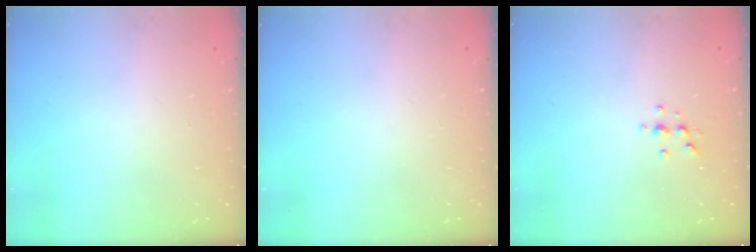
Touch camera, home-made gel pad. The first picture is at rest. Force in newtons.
{"total": 0.0}
{"total": 4.3, "press": 4.3, "slide": 0.6}